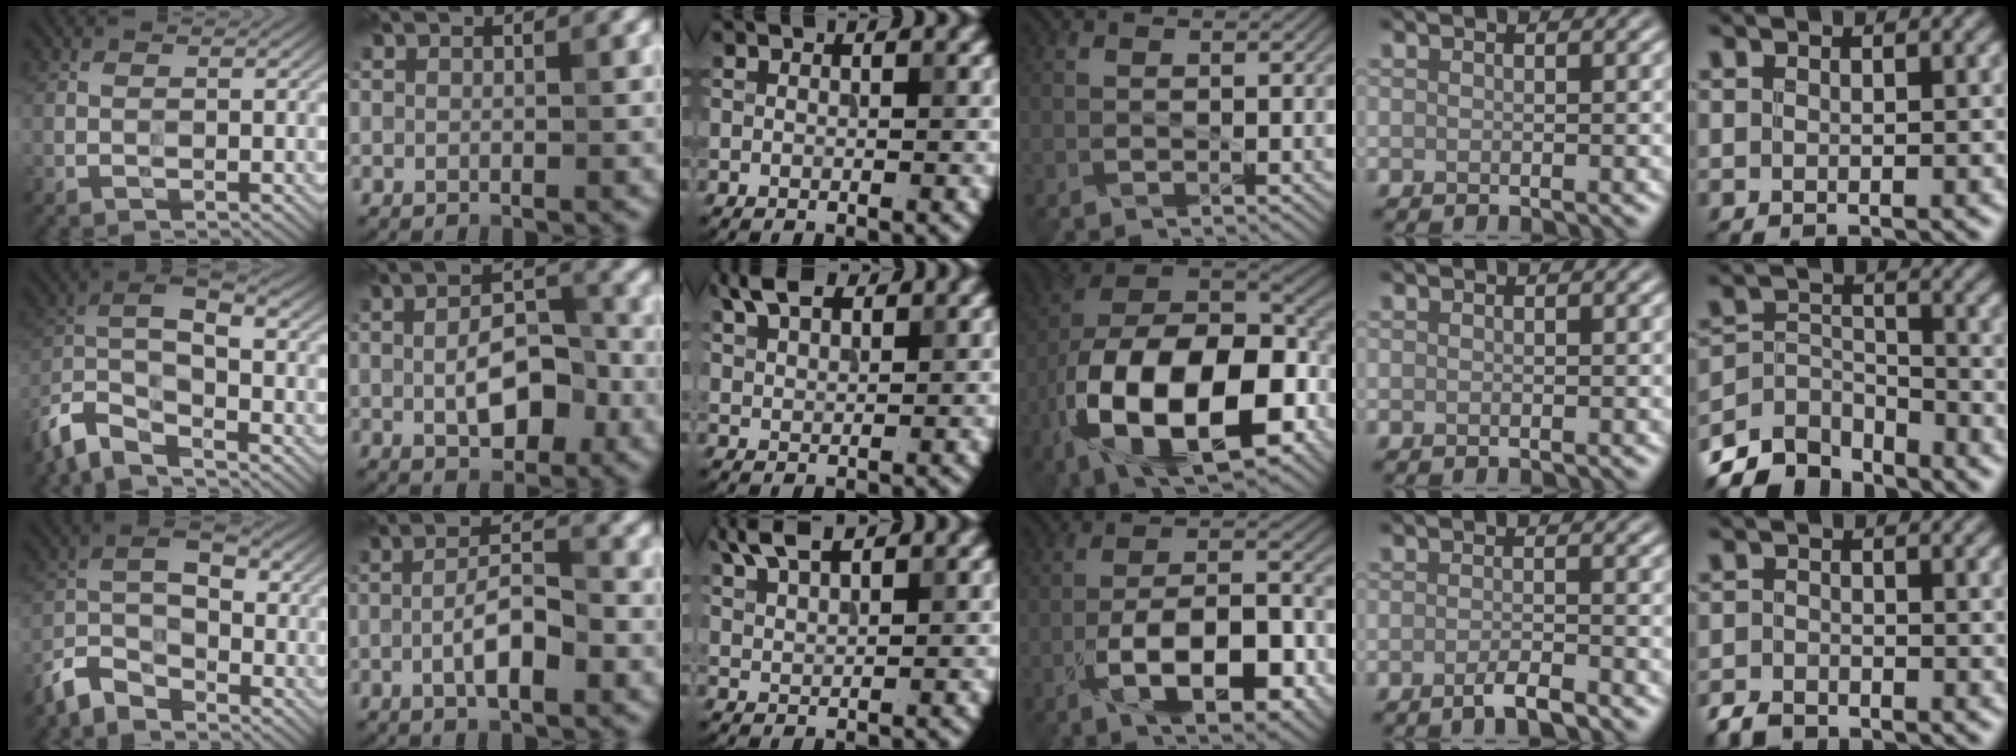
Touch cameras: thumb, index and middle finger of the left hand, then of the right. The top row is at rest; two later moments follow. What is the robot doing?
{"motion": "wipe", "object": "bowl"}